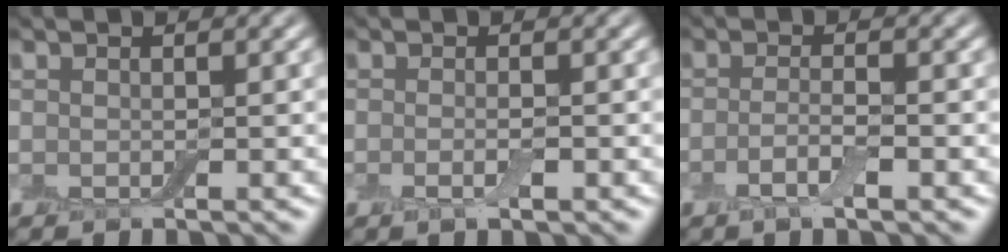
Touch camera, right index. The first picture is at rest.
{"total": 1.4, "force": [-0.5, 0.3, 1.3], "torque": [-0.026, -0.007, -0.012]}
{"total": 2.3, "force": [-1.0, 0.5, 2.0], "torque": [-0.040, 0.001, -0.023]}